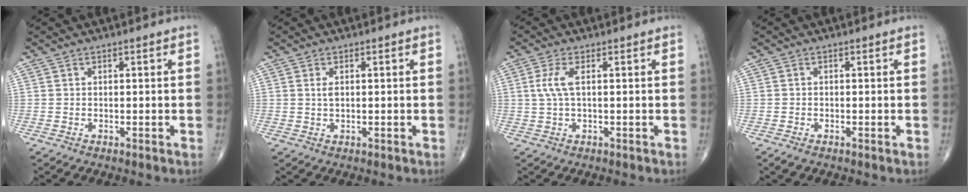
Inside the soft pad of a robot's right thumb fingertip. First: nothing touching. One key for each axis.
{"total": 1.5, "fx": 0.5, "fy": 0.7, "fz": 1.3, "tx": -0.025, "ty": -0.002, "tz": 0.012}
{"total": 3.7, "fx": 0.6, "fy": 1.1, "fz": 3.5, "tx": -0.097, "ty": 0.007, "tz": 0.012}
{"total": 1.5, "fx": -0.8, "fy": 0.6, "fz": 1.0, "tx": -0.022, "ty": -0.003, "tz": -0.017}